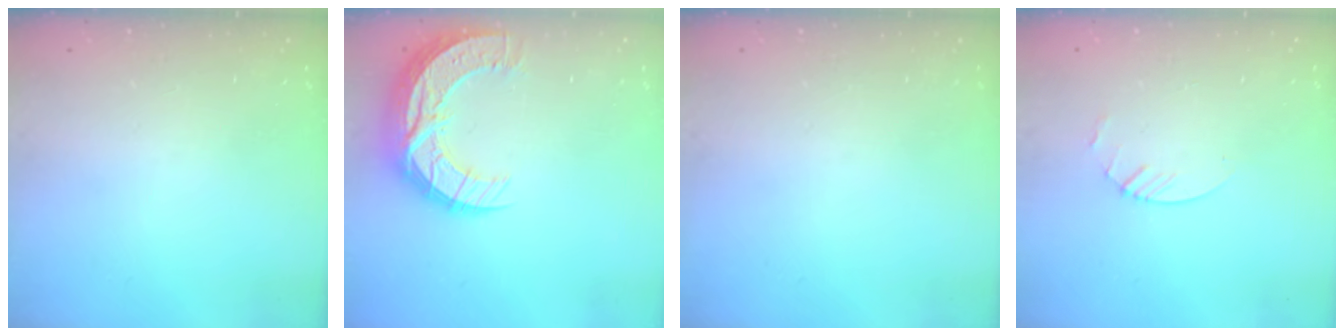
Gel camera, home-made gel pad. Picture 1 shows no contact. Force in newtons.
{"total": 15.3, "press": 15.3, "slide": 1.1}
{"total": 0.0}
{"total": 3.0, "press": 3.0, "slide": 0.3}